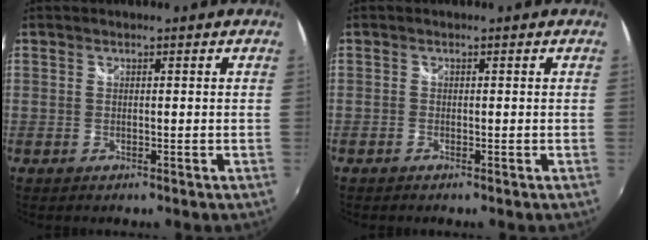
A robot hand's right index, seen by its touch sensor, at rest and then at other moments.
{"total": 0.6, "force": [-0.5, 0.2, 0.1], "torque": [-0.003, -0.002, -0.014]}